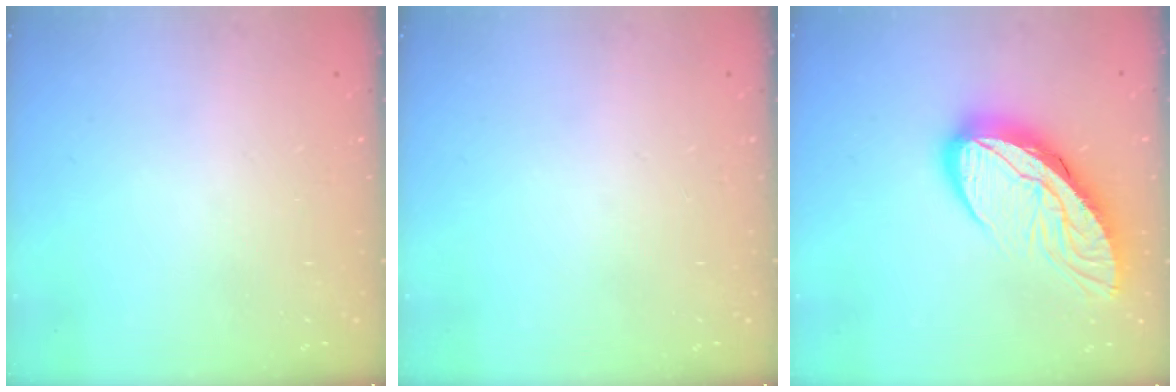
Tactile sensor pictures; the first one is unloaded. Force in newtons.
{"total": 0.0}
{"total": 14.6, "press": 14.5, "slide": 1.5}